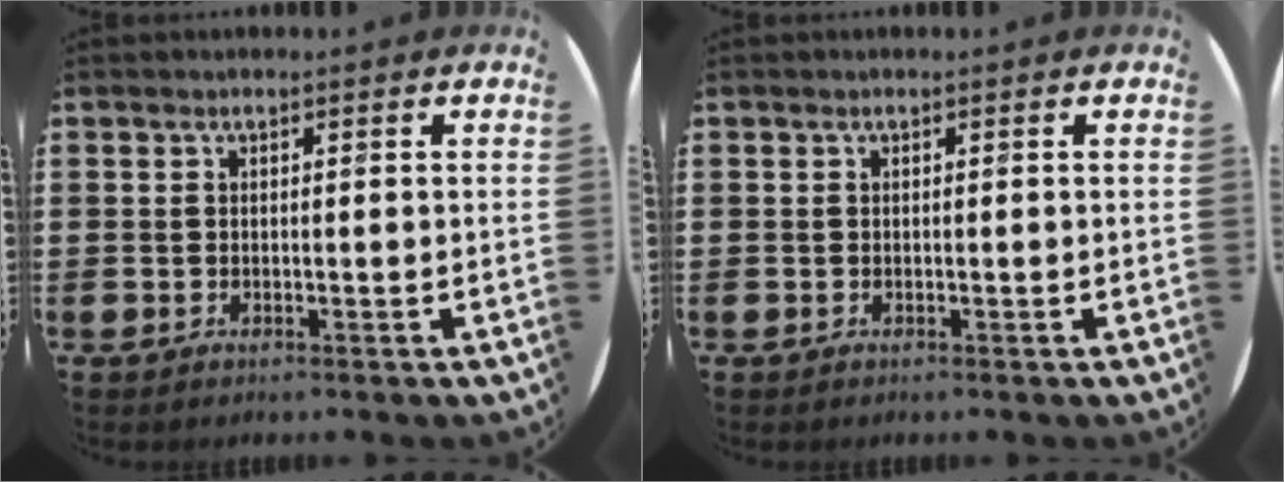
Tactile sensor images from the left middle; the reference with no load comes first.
{"total": 0.0}